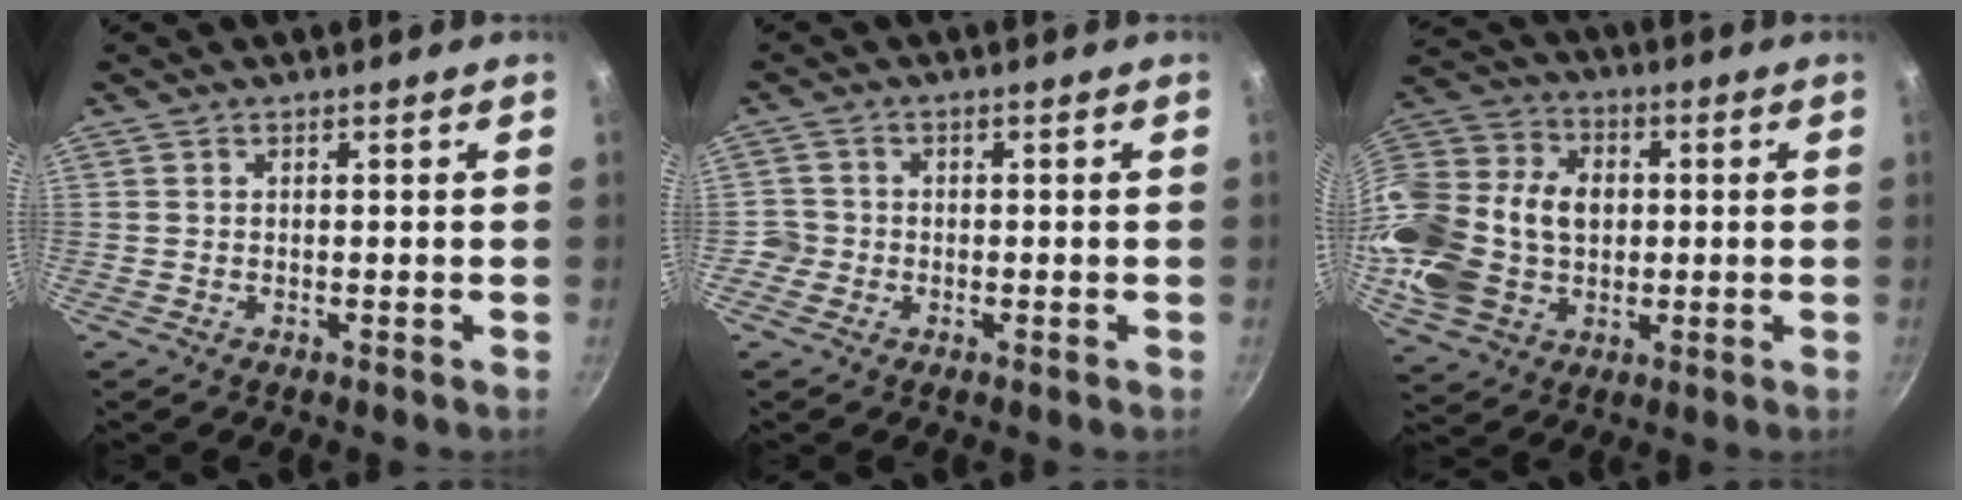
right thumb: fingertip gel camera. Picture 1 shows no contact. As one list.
[{"total": 2.6, "force": [-1.0, 2.4, 0.3], "torque": [0.012, 0.014, -0.020]}, {"total": 22.7, "force": [0.1, 17.4, 14.6], "torque": [-0.284, 0.033, 0.008]}]